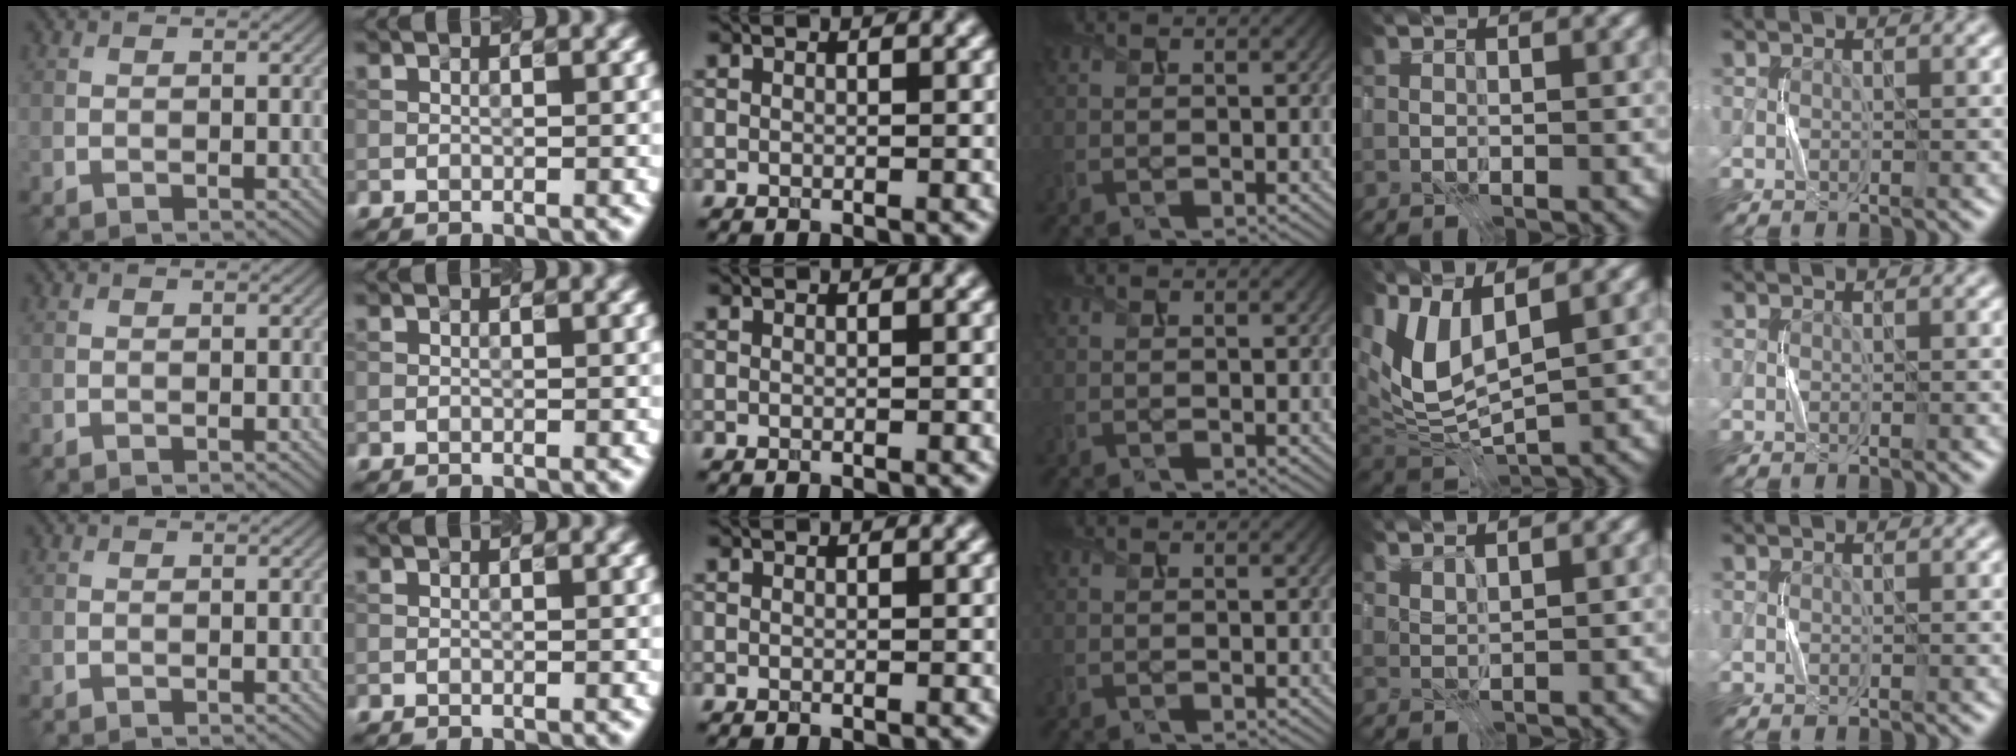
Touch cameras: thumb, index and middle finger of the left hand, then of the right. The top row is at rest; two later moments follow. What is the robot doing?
{"motion": "press", "object": "sticky note"}